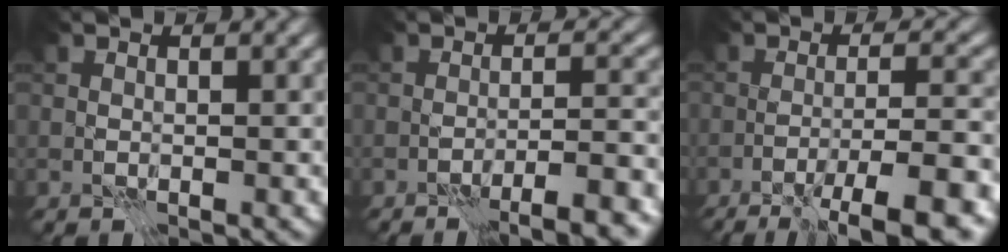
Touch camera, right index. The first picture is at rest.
{"total": 6.0, "force": [-4.4, 0.9, 4.0], "torque": [-0.044, 0.010, -0.061]}
{"total": 8.2, "force": [-5.5, 0.9, 6.1], "torque": [-0.076, 0.010, -0.083]}